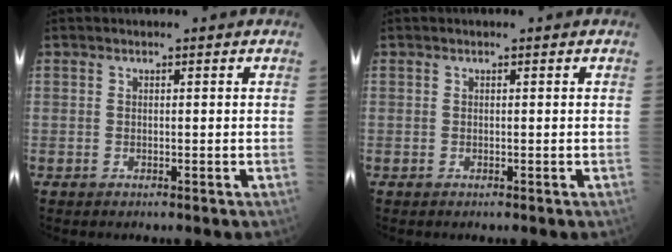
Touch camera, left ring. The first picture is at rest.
{"total": 0.0}